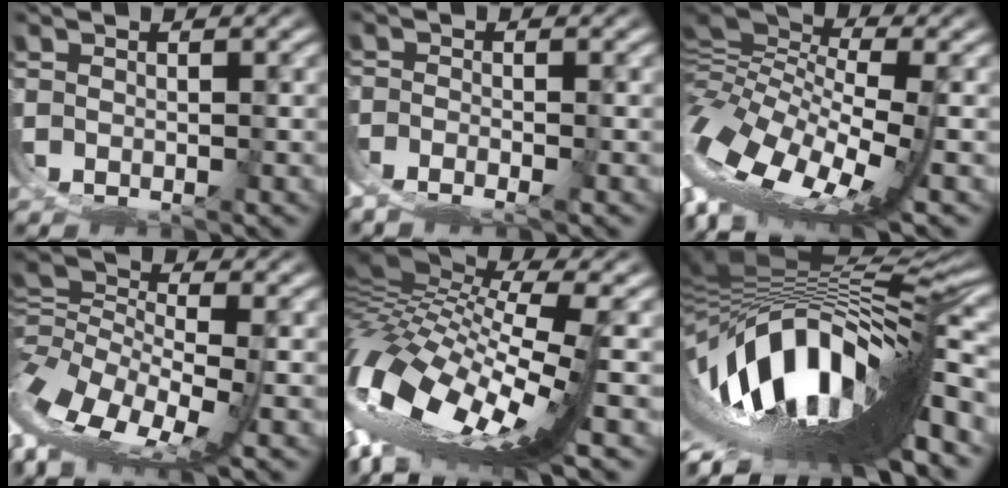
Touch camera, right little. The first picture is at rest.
{"total": 6.3, "force": [-3.6, 4.1, 3.1], "torque": [-0.064, -0.025, -0.050]}
{"total": 14.5, "force": [0.0, 9.0, 11.4], "torque": [-0.231, -0.038, 0.020]}
{"total": 12.0, "force": [-0.5, 7.6, 9.2], "torque": [-0.186, -0.034, 0.008]}
{"total": 18.9, "force": [-0.7, 11.0, 15.3], "torque": [-0.304, -0.037, 0.010]}
{"total": 26.9, "force": [-3.5, 14.2, 22.6], "torque": [-0.378, -0.018, -0.036]}